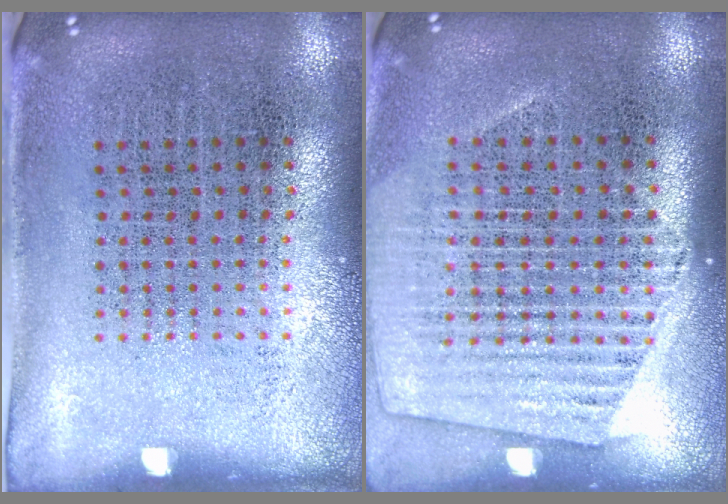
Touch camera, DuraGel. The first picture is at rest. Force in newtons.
{"total": 1.5, "press": 1.5, "slide": 0.4}